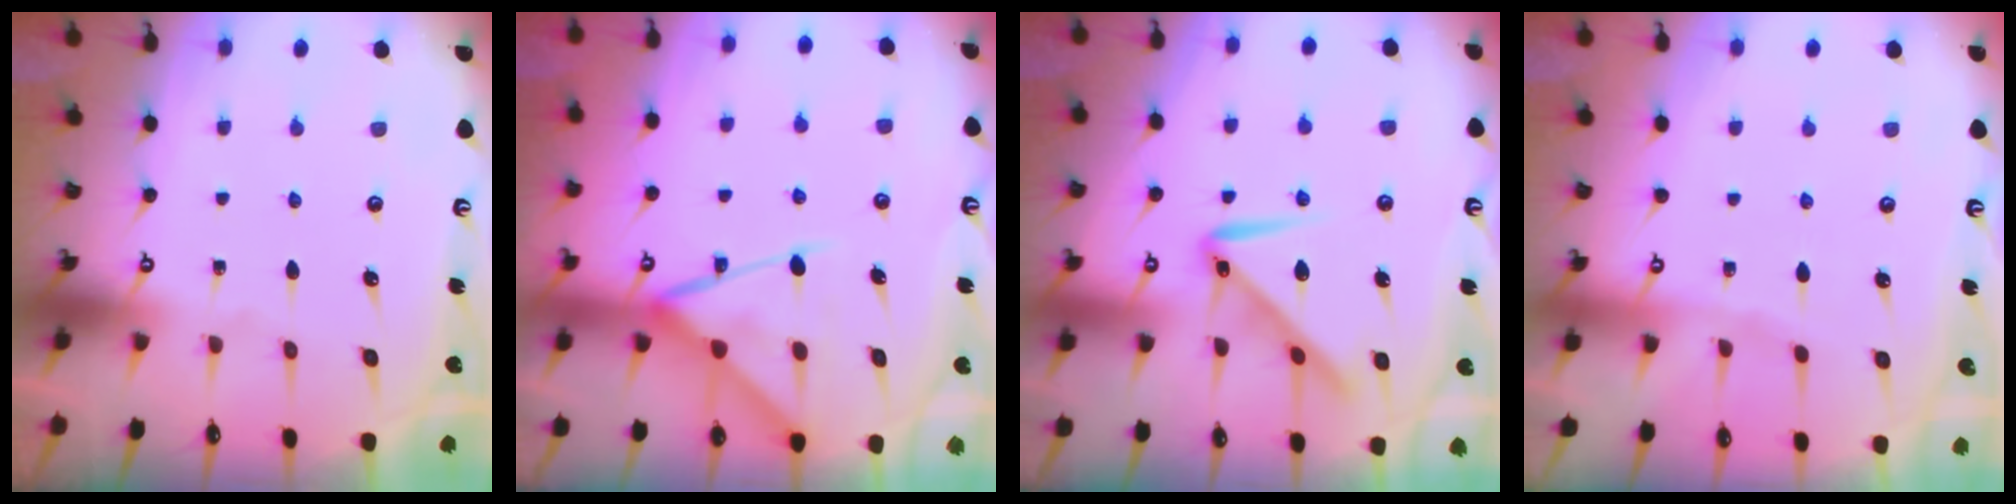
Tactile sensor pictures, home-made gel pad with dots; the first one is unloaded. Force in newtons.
{"total": 13.5, "press": 13.5, "slide": 1.2}
{"total": 11.2, "press": 11.2, "slide": 0.6}
{"total": 3.0, "press": 2.9, "slide": 0.6}